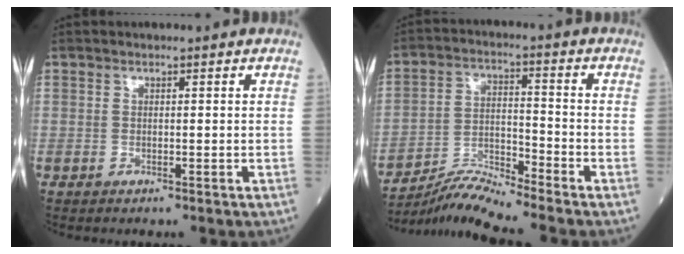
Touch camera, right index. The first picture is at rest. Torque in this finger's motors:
{"motor_torque": [-0.13, -0.16, 0.09, -0.01]}